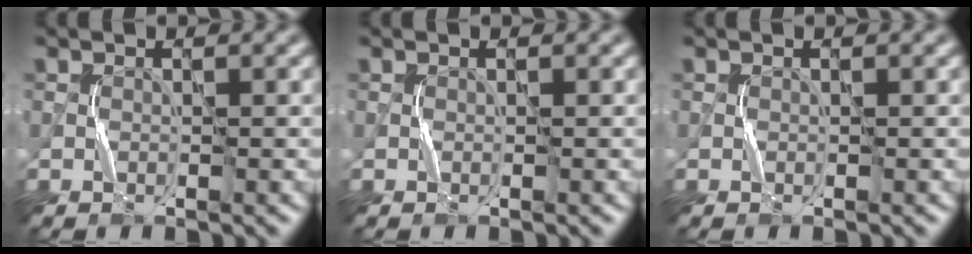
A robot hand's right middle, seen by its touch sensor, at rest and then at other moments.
{"total": 0.0}
{"total": 0.0}